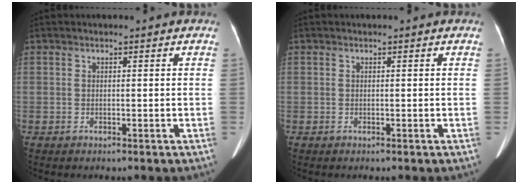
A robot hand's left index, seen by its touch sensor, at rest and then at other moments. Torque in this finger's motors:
{"motor_torque": [0.05, 0.05, 0.04, 0.01]}